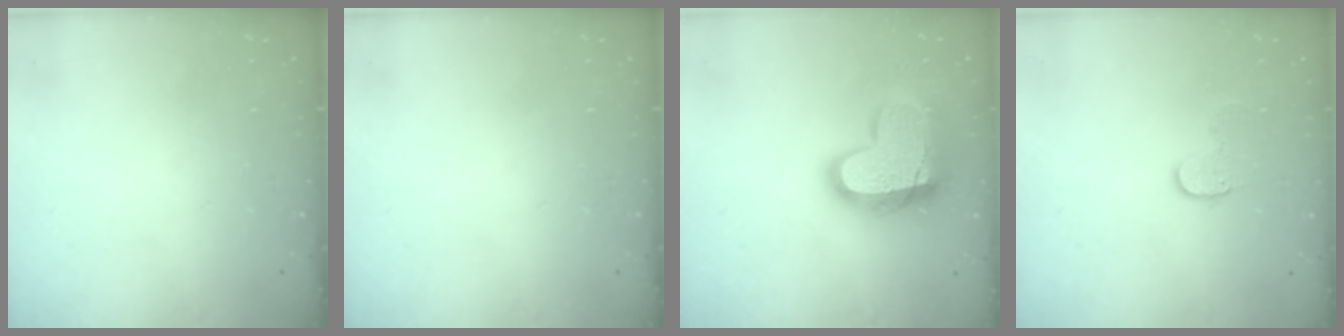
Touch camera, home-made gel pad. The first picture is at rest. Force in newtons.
{"total": 0.0}
{"total": 17.6, "press": 17.6, "slide": 1.5}
{"total": 6.5, "press": 6.4, "slide": 0.4}